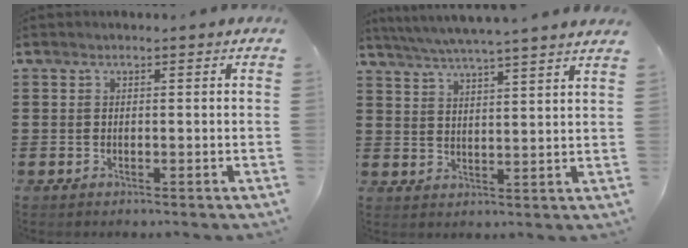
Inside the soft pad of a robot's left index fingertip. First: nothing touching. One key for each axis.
{"total": 4.8, "fx": 4.5, "fy": -0.8, "fz": 1.4, "tx": -0.044, "ty": -0.024, "tz": 0.077}